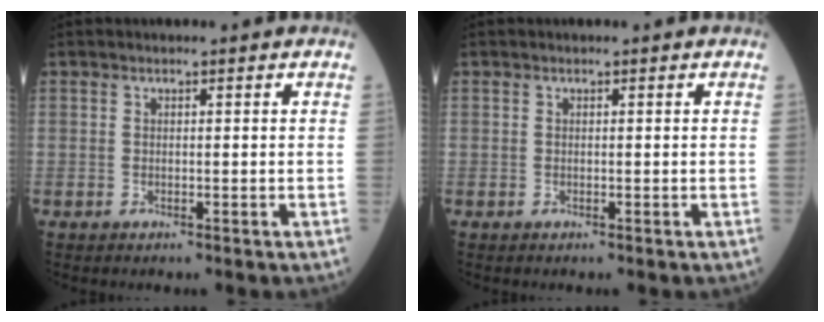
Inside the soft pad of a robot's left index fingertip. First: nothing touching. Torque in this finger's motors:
{"motor_torque": [0.17, 0.18, 0.00, -0.04]}